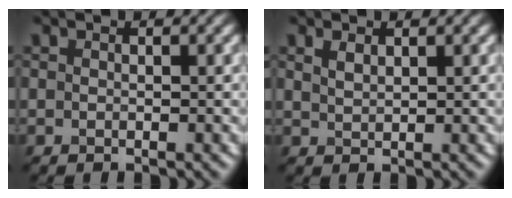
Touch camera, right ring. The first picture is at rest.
{"total": 1.1, "force": [0.8, 0.5, 0.6], "torque": [-0.017, 0.000, 0.020]}